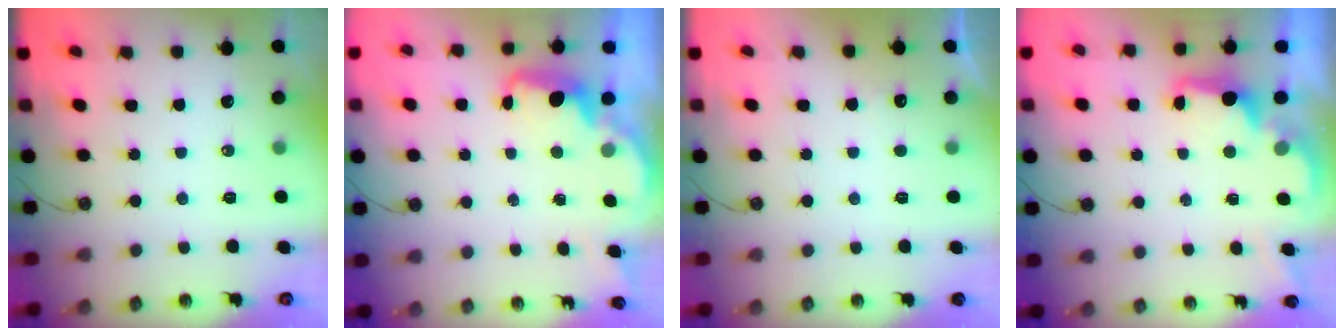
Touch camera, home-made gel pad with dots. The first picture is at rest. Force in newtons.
{"total": 2.5, "press": 2.4, "slide": 0.7}
{"total": 2.8, "press": 2.6, "slide": 1.0}
{"total": 2.5, "press": 2.4, "slide": 0.6}